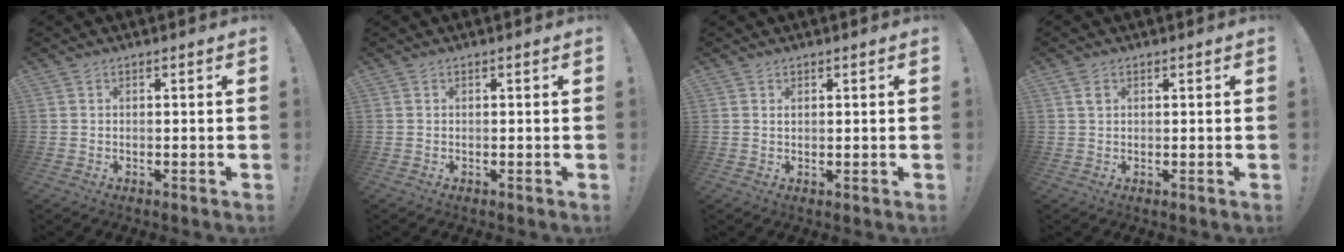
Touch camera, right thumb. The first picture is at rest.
{"total": 0.0}
{"total": 0.8, "force": [0.5, 0.4, 0.4], "torque": [-0.009, 0.001, 0.010]}
{"total": 1.8, "force": [0.9, 1.1, 1.1], "torque": [-0.014, -0.002, 0.014]}